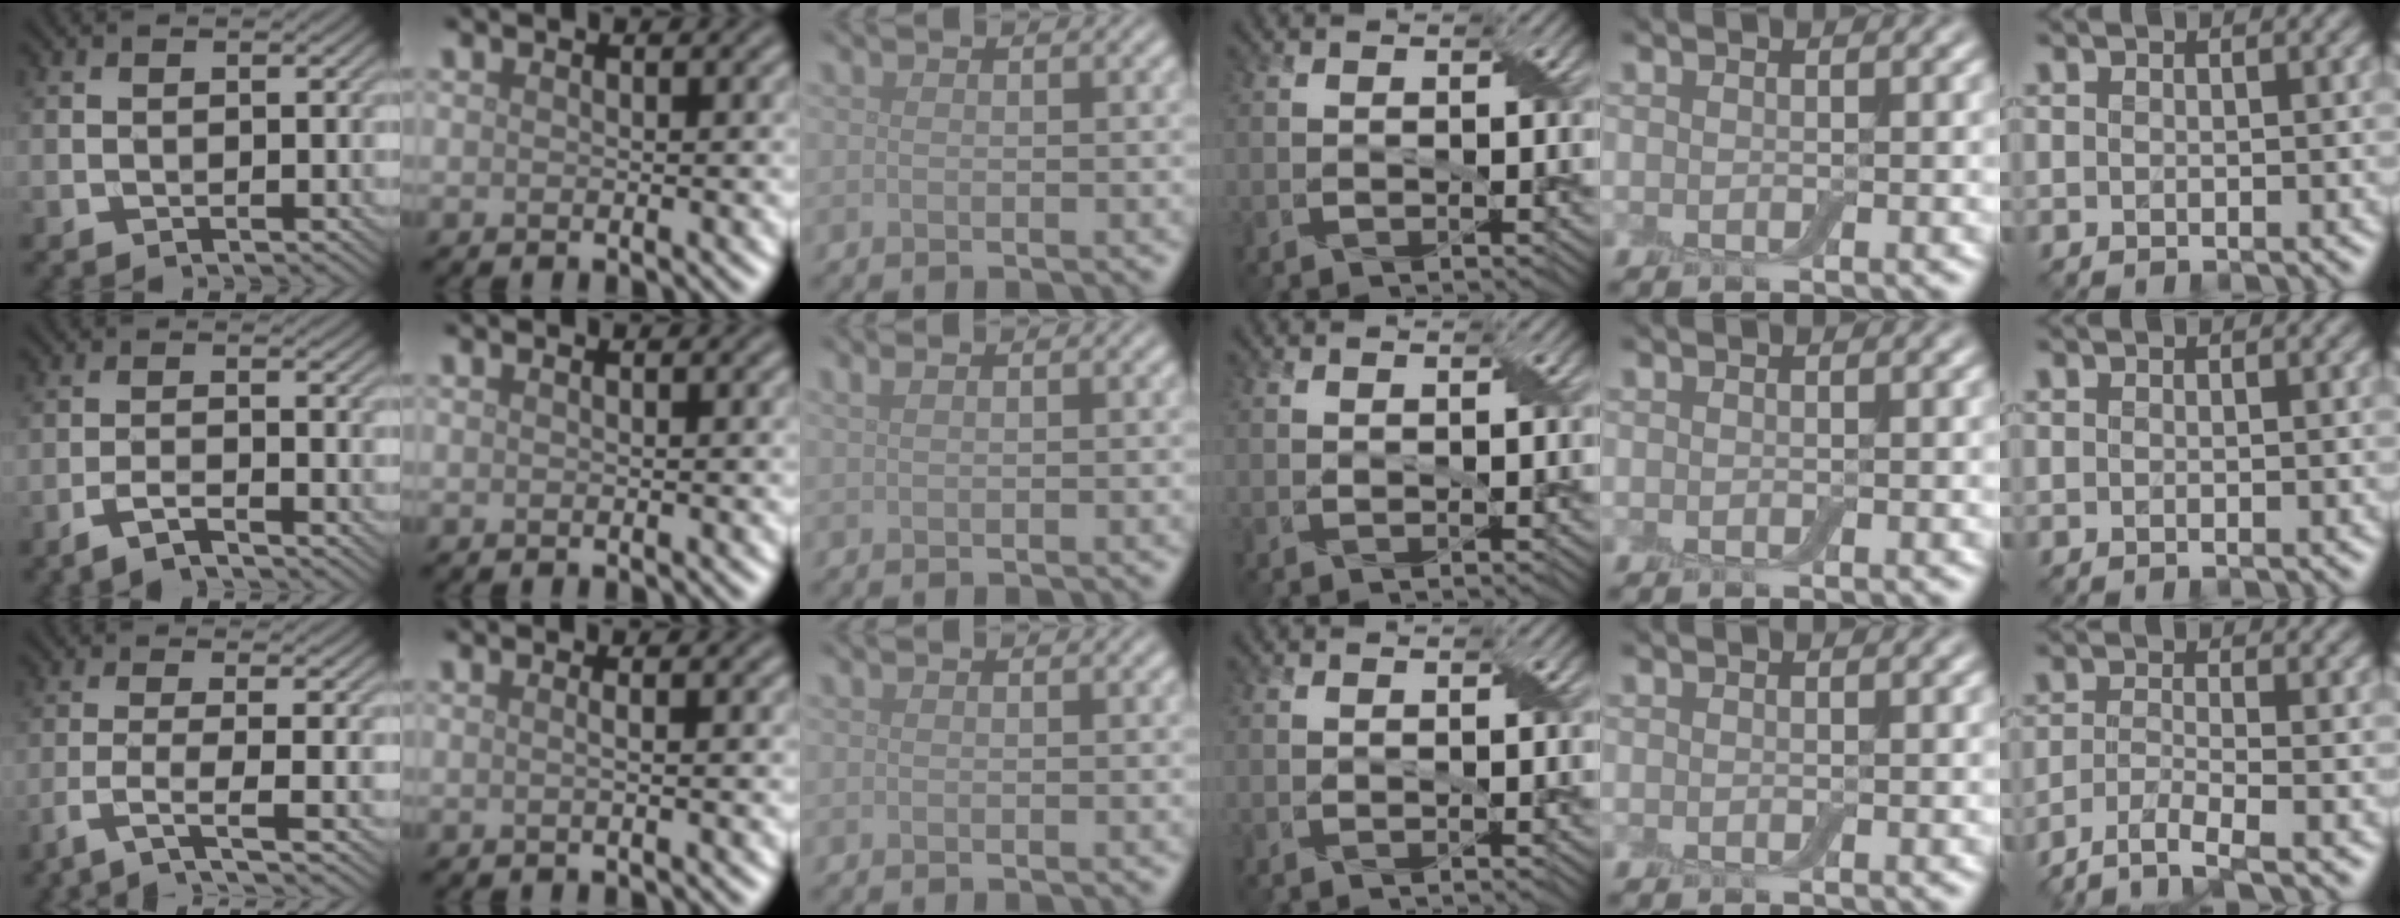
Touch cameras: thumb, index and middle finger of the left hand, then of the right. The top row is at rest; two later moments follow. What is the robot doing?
{"motion": "peel", "object": "bubble wrap"}